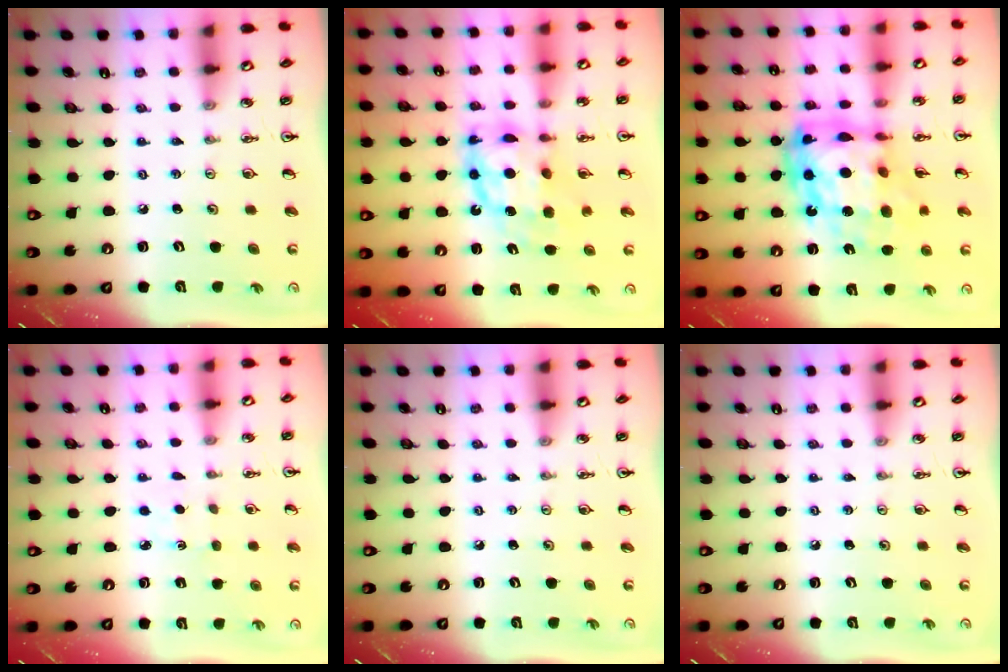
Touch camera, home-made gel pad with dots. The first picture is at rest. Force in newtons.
{"total": 11.5, "press": 11.5, "slide": 1.0}
{"total": 21.1, "press": 21.0, "slide": 2.4}
{"total": 1.8, "press": 1.7, "slide": 0.3}
{"total": 0.0}
{"total": 0.0}